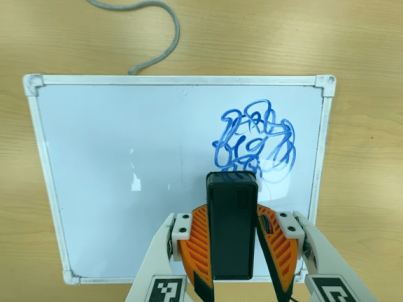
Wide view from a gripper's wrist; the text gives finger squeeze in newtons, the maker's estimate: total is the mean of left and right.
{"total": 4.6, "left": 4.2, "right": 5.0}